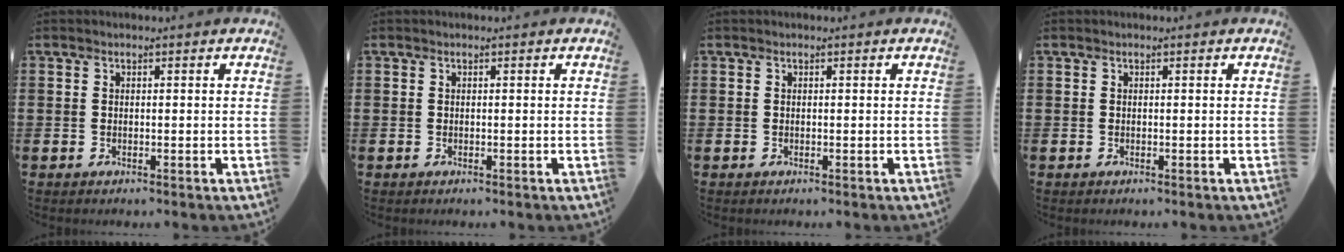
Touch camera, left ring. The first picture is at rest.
{"total": 0.0}
{"total": 0.0}
{"total": 0.0}